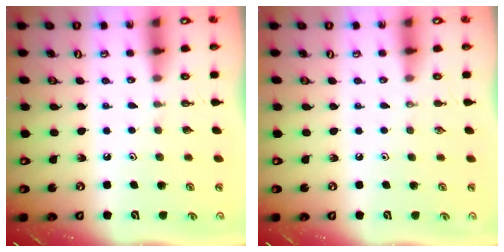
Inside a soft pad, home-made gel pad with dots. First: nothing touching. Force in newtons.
{"total": 0.0}